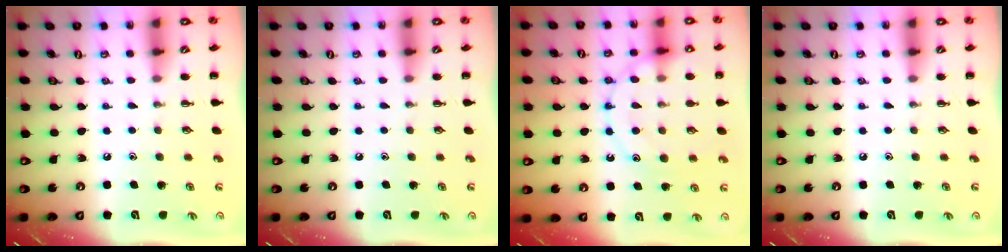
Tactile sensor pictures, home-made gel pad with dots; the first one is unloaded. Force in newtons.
{"total": 0.0}
{"total": 13.6, "press": 13.6, "slide": 1.1}
{"total": 0.0}